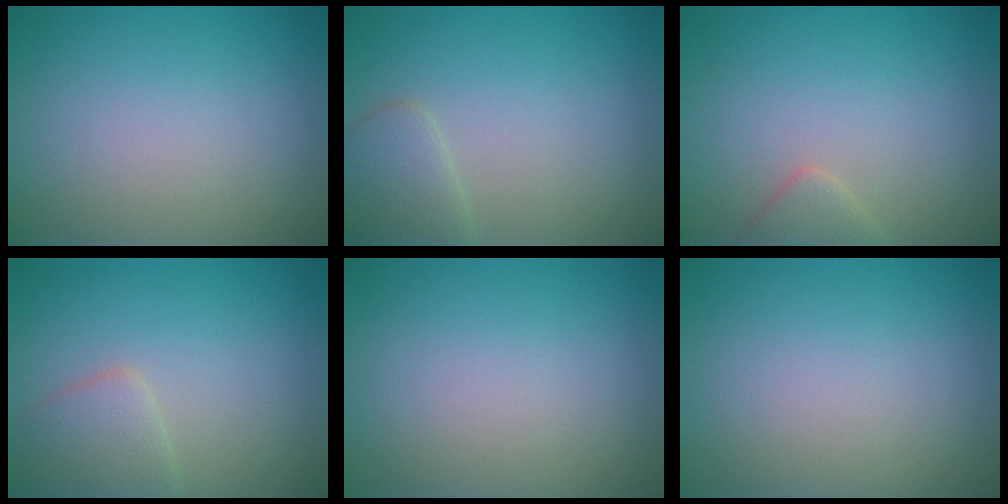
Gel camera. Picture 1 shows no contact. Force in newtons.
{"total": 2.3, "press": 2.3, "slide": 0.1}
{"total": 1.6, "press": 1.6, "slide": 0.1}
{"total": 2.5, "press": 2.5, "slide": 0.1}
{"total": 0.0}
{"total": 0.0}